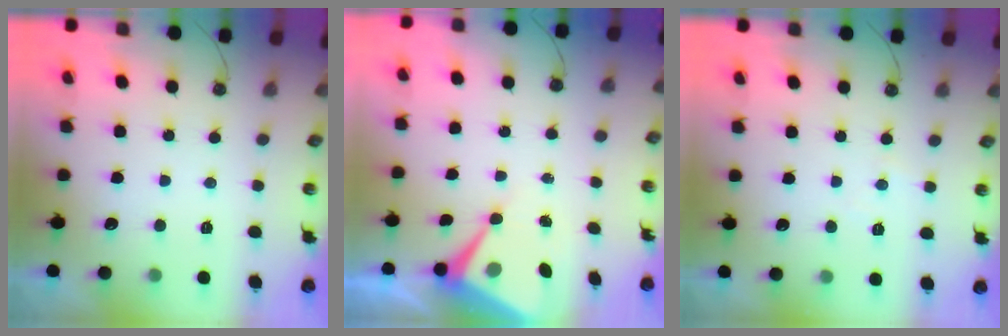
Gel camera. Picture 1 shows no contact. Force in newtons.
{"total": 9.0, "press": 9.0, "slide": 0.7}
{"total": 2.7, "press": 2.6, "slide": 0.5}